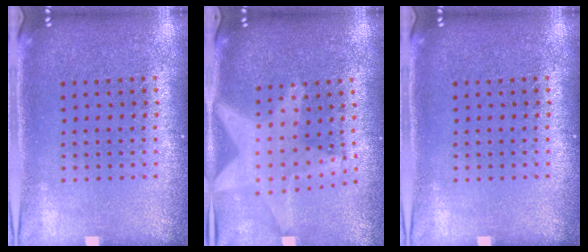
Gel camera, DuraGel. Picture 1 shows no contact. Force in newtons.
{"total": 2.2, "press": 1.8, "slide": 1.3}
{"total": 0.0}